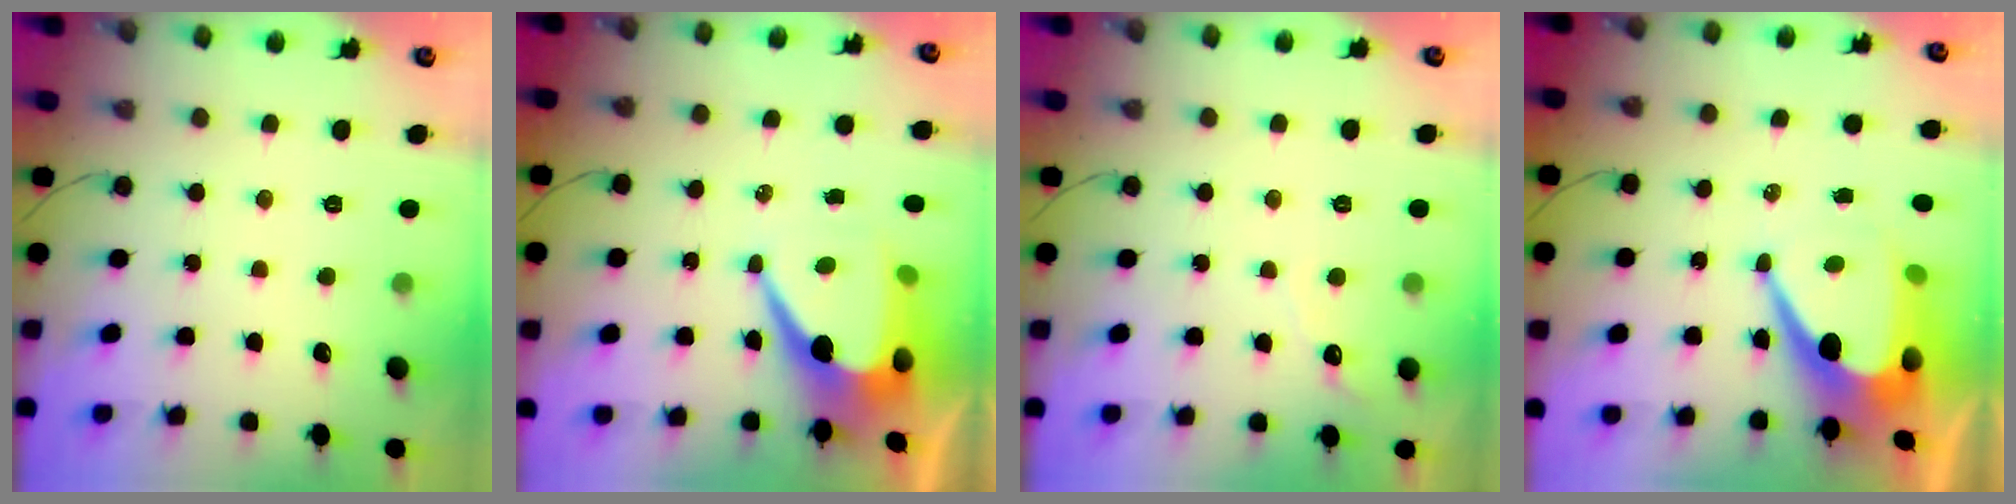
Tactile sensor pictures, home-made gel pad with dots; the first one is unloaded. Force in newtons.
{"total": 11.5, "press": 11.5, "slide": 1.0}
{"total": 2.8, "press": 2.8, "slide": 0.1}
{"total": 13.4, "press": 13.4, "slide": 1.2}